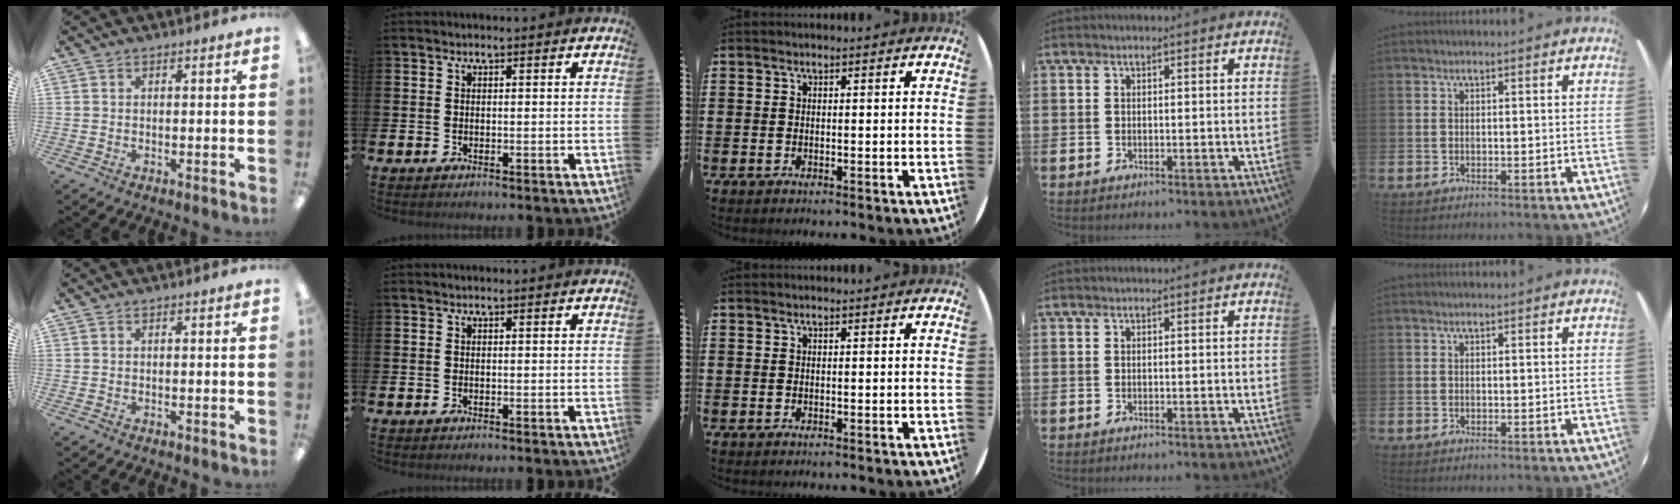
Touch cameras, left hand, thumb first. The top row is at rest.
{}